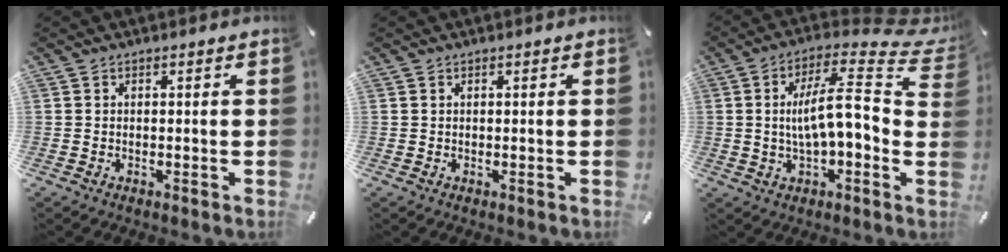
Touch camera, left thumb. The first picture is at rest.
{"total": 0.0}
{"total": 12.7, "force": [1.1, 4.6, 11.7], "torque": [-0.192, -0.010, 0.014]}